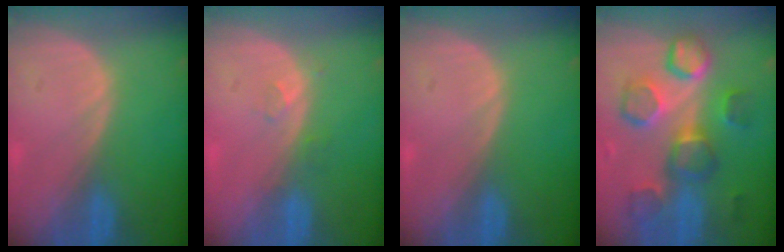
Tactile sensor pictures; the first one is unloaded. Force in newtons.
{"total": 1.9, "press": 1.6, "slide": 1.0}
{"total": 0.0}
{"total": 9.6, "press": 9.5, "slide": 0.9}